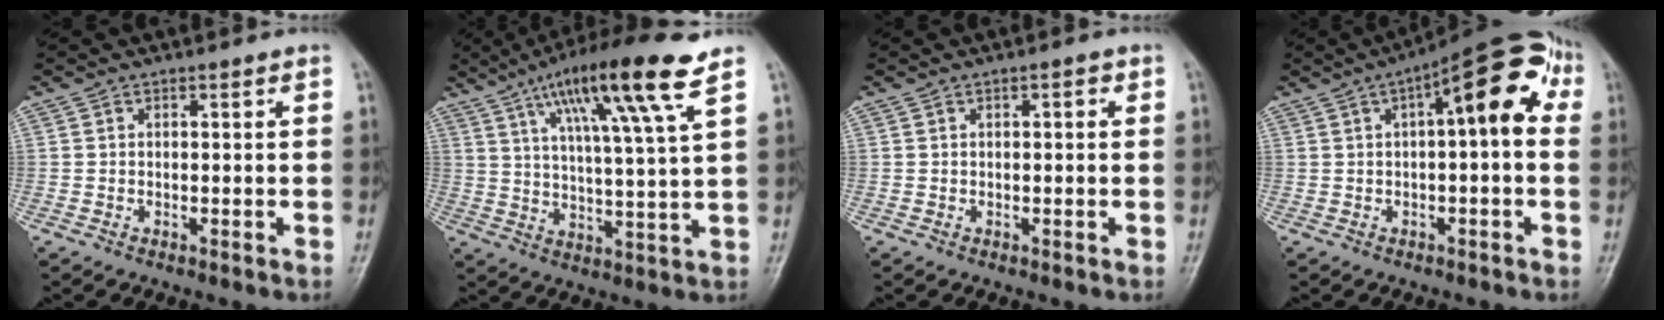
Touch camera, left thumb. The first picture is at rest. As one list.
[{"total": 16.3, "force": [8.9, 1.1, 13.6], "torque": [-0.230, -0.024, 0.147]}, {"total": 1.5, "force": [0.5, 0.6, 1.3], "torque": [-0.017, 0.002, 0.004]}, {"total": 13.2, "force": [3.0, 4.5, 12.1], "torque": [-0.152, 0.039, 0.033]}]